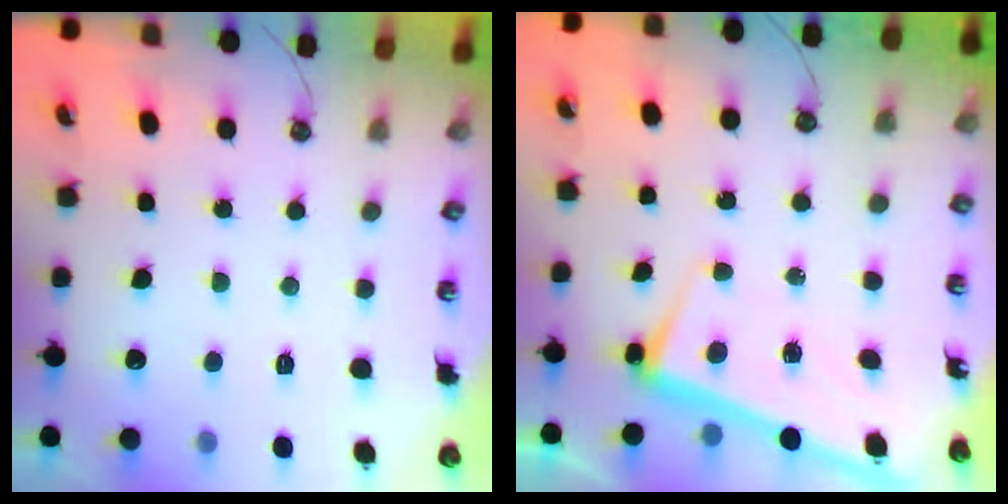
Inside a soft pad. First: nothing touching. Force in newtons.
{"total": 2.6, "press": 2.5, "slide": 0.5}